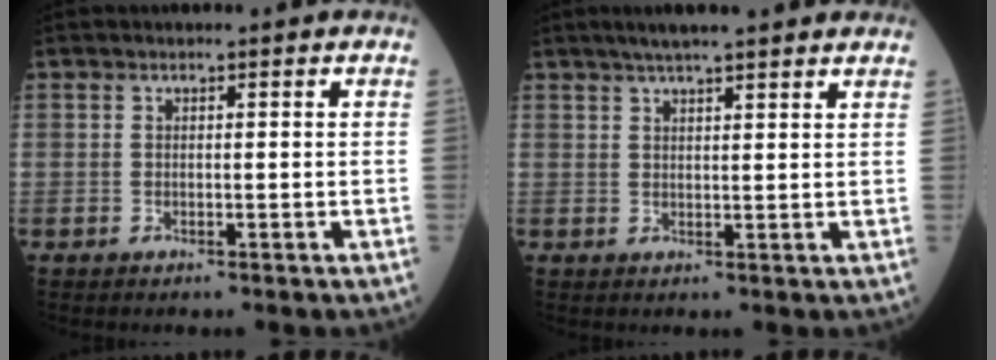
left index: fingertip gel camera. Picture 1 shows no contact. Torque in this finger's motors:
{"motor_torque": [0.74, -0.70, 0.09, 0.08]}